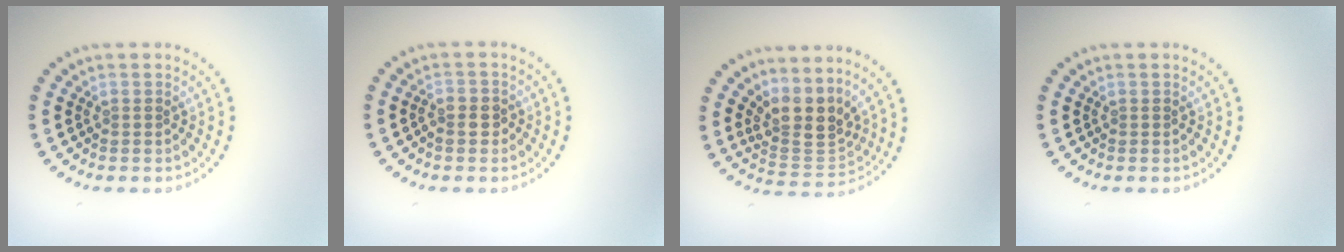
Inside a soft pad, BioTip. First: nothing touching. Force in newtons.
{"total": 1.3, "press": 1.2, "slide": 0.5}
{"total": 3.8, "press": 2.9, "slide": 2.4}
{"total": 0.0}